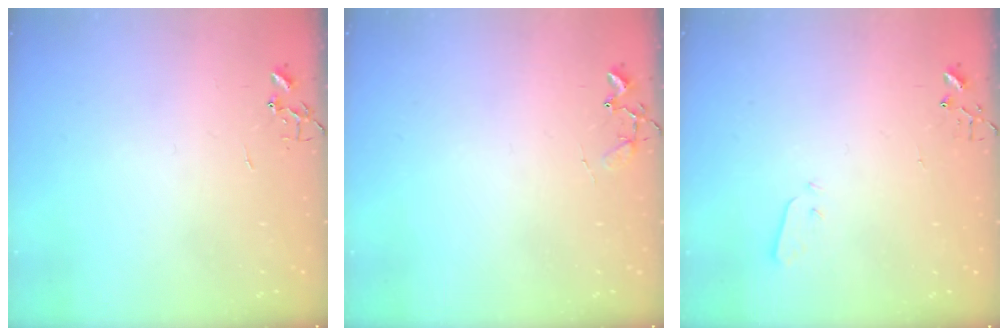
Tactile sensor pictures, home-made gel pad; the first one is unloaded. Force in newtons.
{"total": 8.0, "press": 8.0, "slide": 0.4}
{"total": 2.9, "press": 2.8, "slide": 0.7}